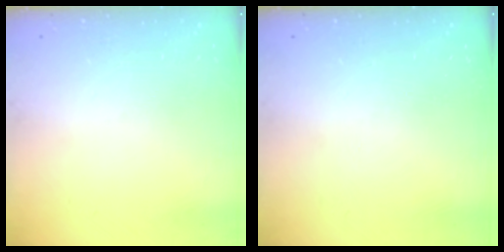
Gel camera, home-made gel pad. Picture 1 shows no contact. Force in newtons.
{"total": 0.0}